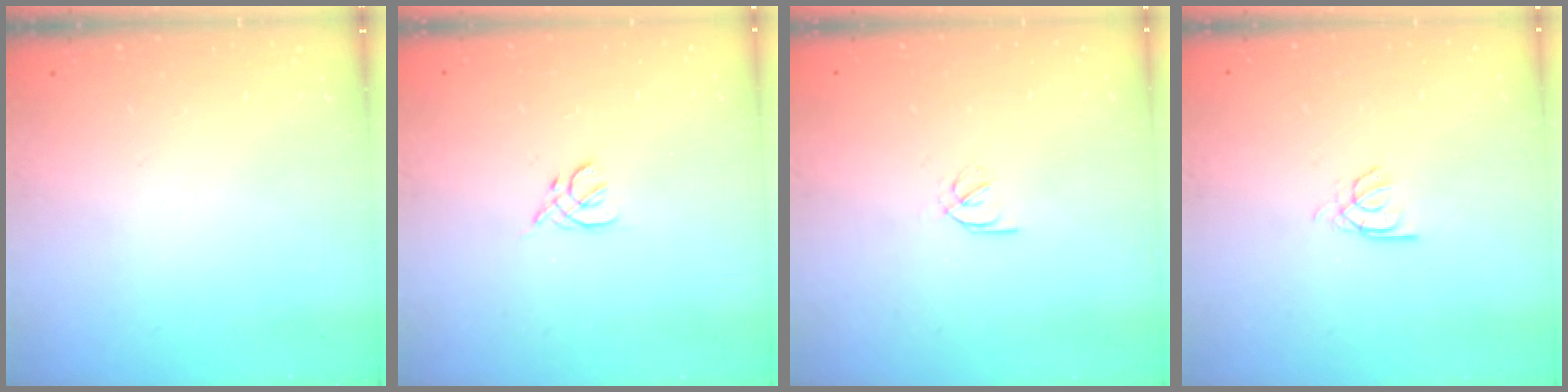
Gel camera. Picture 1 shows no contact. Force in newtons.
{"total": 2.0, "press": 1.9, "slide": 0.6}
{"total": 1.9, "press": 1.9, "slide": 0.3}
{"total": 2.3, "press": 2.3, "slide": 0.2}